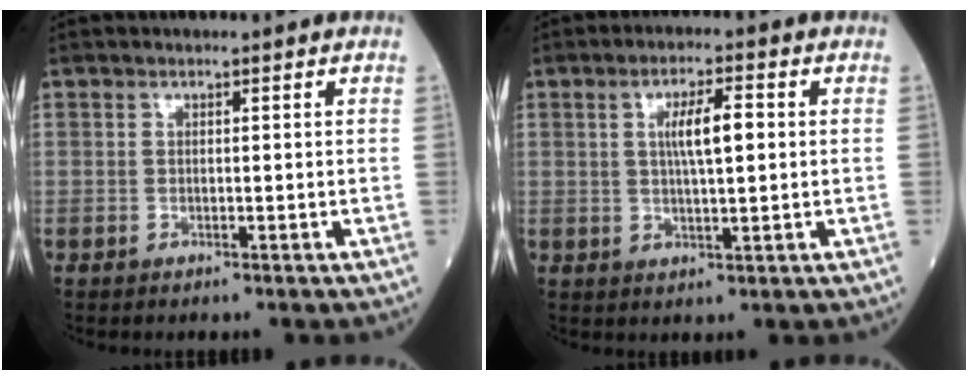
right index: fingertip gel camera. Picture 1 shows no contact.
{"total": 5.6, "force": [1.0, 1.0, 5.4], "torque": [-0.097, 0.007, 0.018]}